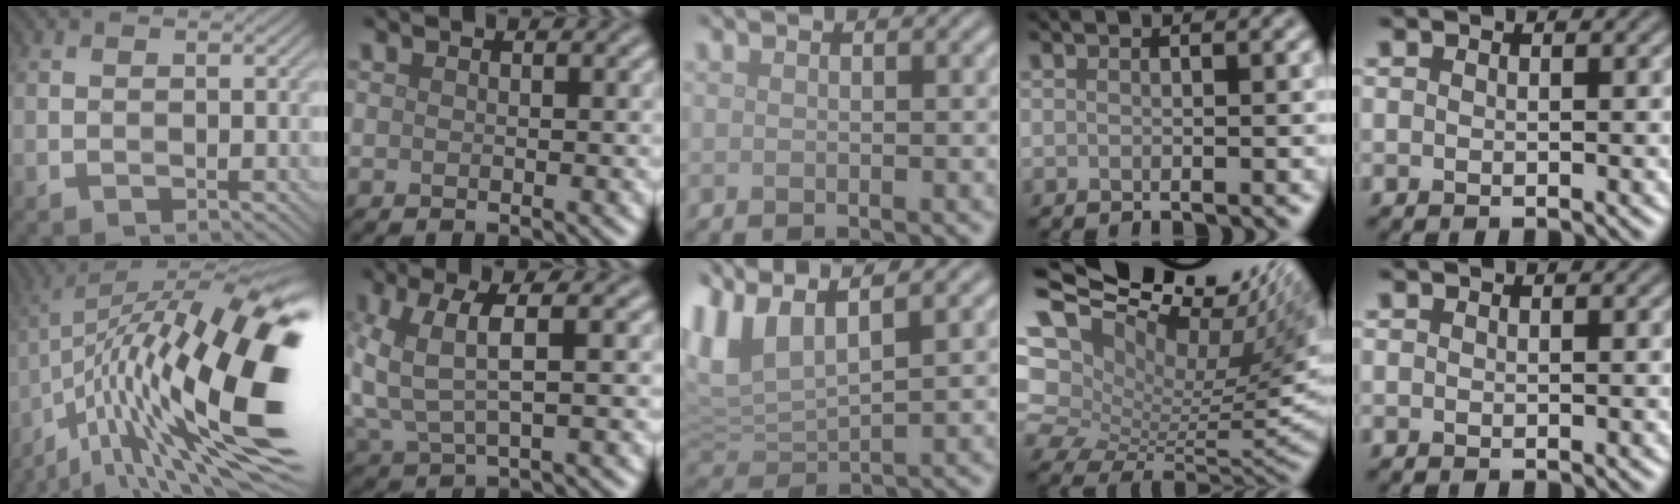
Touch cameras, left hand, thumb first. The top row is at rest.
{"thumb": {"total": 21.3, "force": [-4.0, 7.3, 19.7], "torque": [-0.328, -0.001, -0.077]}, "index": {"total": 5.3, "force": [0.8, 2.0, 4.9], "torque": [-0.126, 0.003, 0.020]}, "middle": {"total": 6.2, "force": [3.9, 2.2, 4.3], "torque": [-0.113, 0.017, 0.075]}, "ring": {"total": 15.8, "force": [6.8, 8.3, 11.6], "torque": [-0.222, 0.054, 0.160]}}